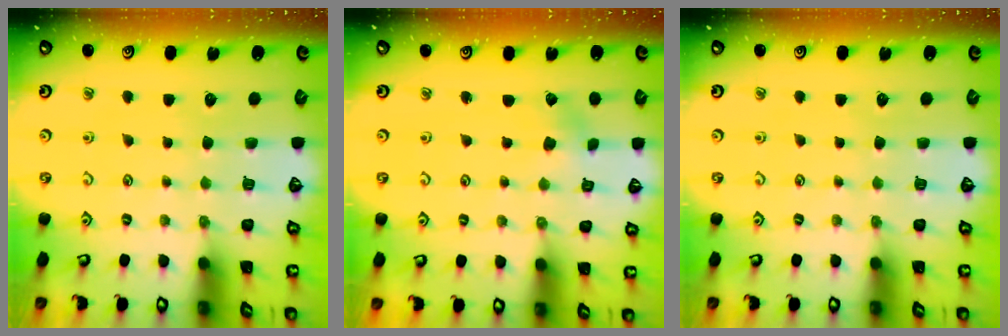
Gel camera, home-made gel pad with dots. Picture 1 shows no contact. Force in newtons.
{"total": 1.5, "press": 1.4, "slide": 0.2}
{"total": 0.0}